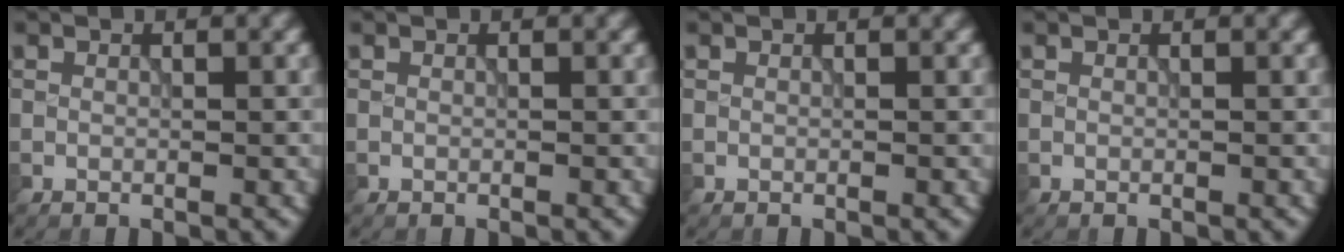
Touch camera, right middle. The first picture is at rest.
{"total": 0.0}
{"total": 0.0}
{"total": 0.0}